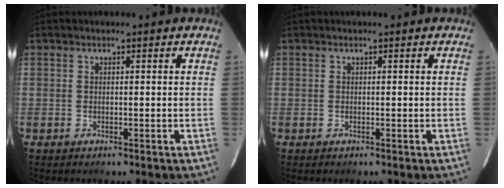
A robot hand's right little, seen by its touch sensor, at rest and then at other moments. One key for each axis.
{"total": 0.0}